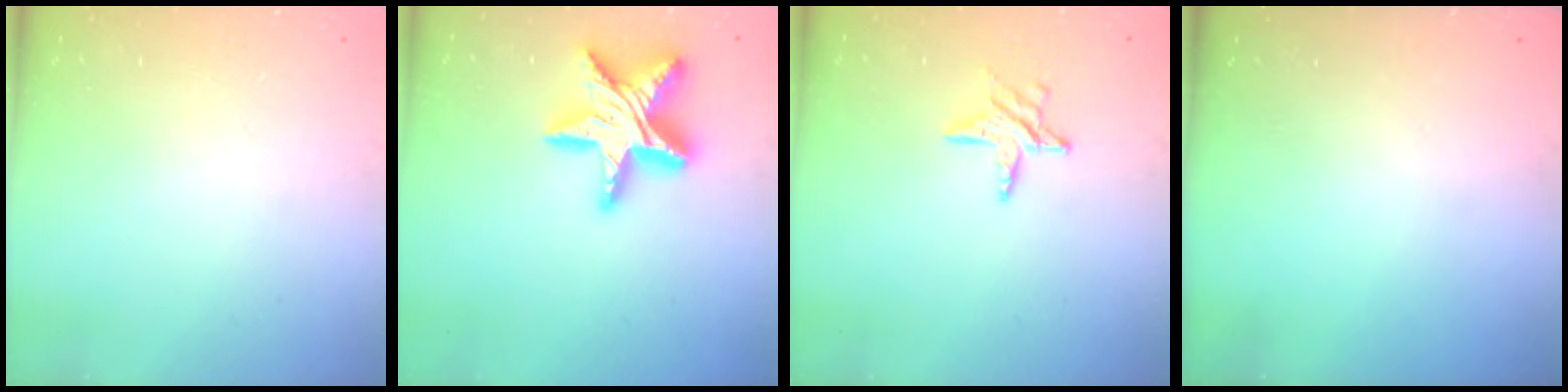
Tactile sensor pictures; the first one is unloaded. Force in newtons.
{"total": 20.2, "press": 20.1, "slide": 2.0}
{"total": 7.3, "press": 7.2, "slide": 0.6}
{"total": 0.0}